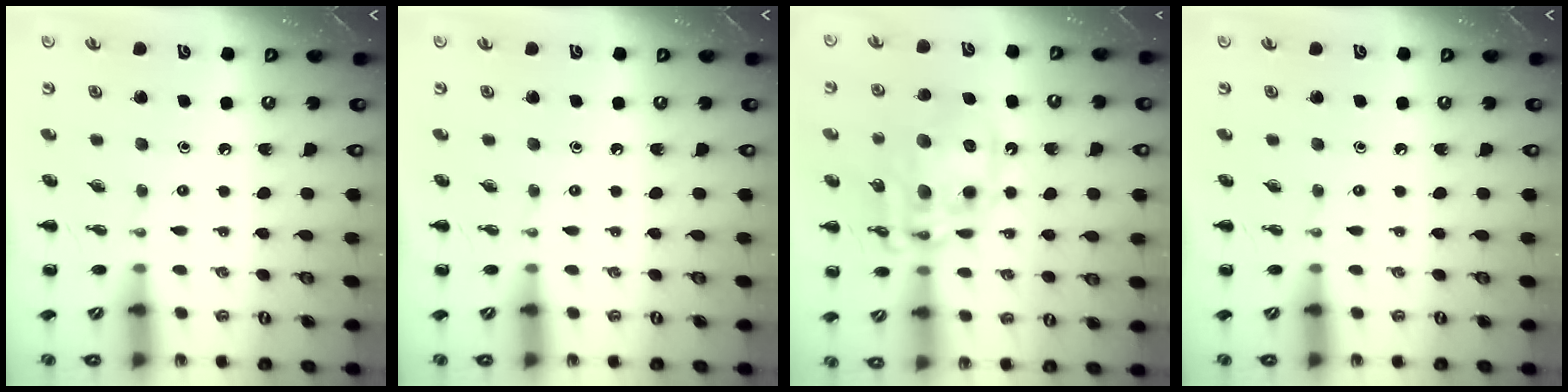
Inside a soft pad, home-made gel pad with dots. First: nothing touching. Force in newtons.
{"total": 0.0}
{"total": 16.5, "press": 16.1, "slide": 3.8}
{"total": 0.0}